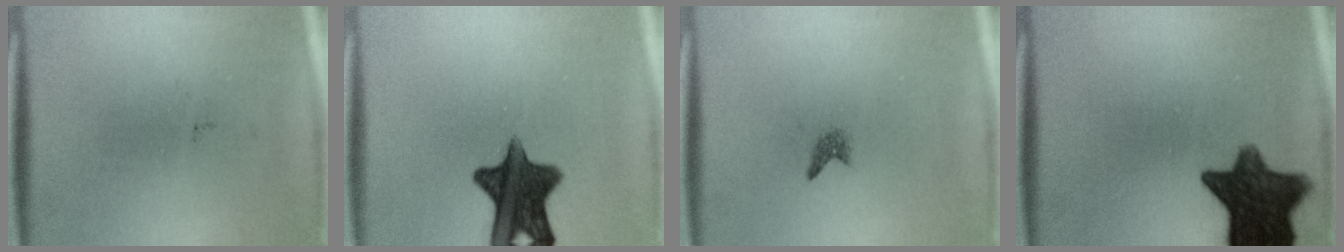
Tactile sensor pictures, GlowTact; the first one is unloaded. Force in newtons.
{"total": 11.7}
{"total": 0.9}
{"total": 12.2}